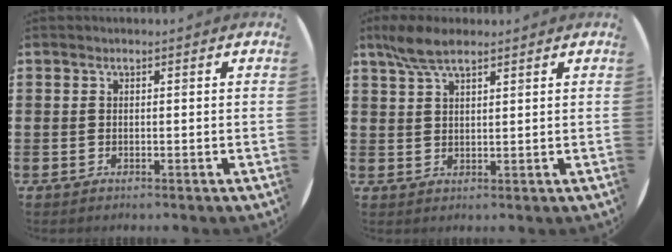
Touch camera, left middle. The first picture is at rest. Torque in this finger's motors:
{"motor_torque": [0.78, -0.66, 0.13, 0.03]}